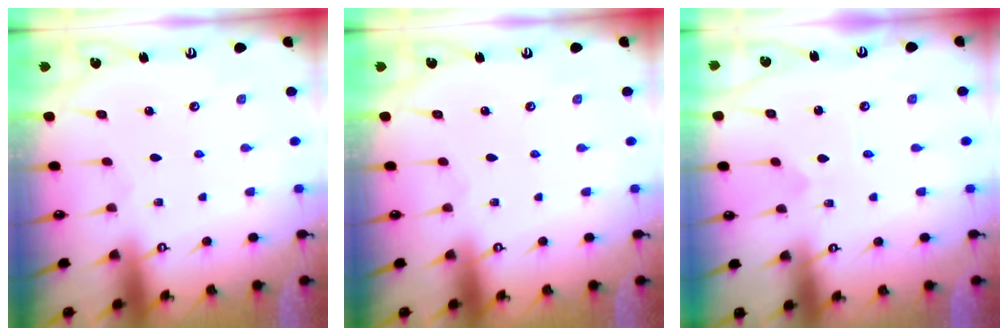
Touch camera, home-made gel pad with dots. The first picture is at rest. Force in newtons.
{"total": 0.0}
{"total": 0.0}